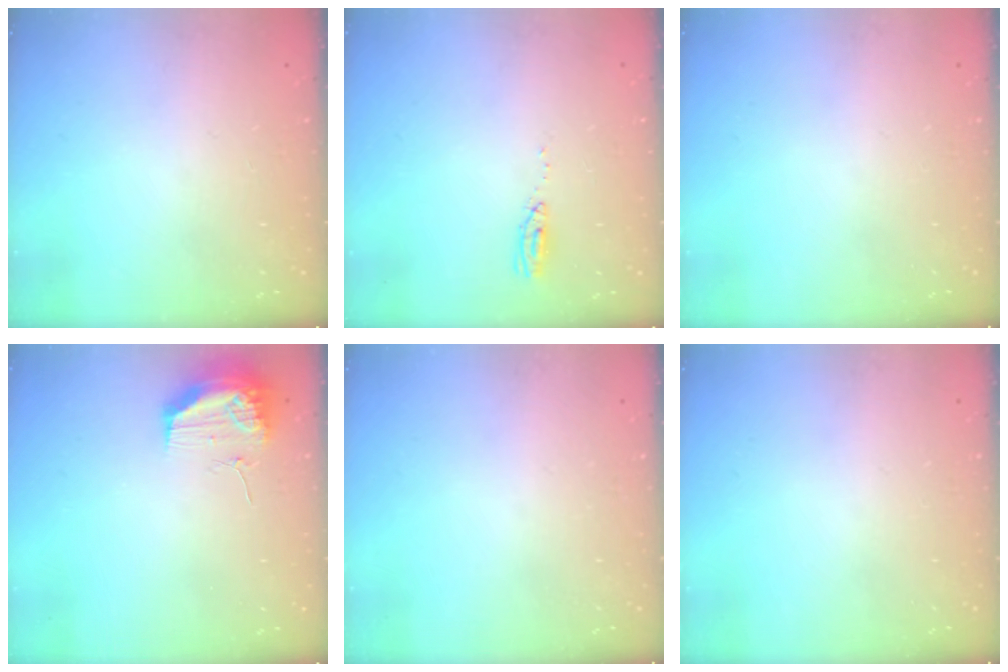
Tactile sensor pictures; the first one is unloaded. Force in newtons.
{"total": 3.6, "press": 3.2, "slide": 1.5}
{"total": 0.0}
{"total": 11.2, "press": 11.1, "slide": 1.6}
{"total": 0.0}
{"total": 0.0}